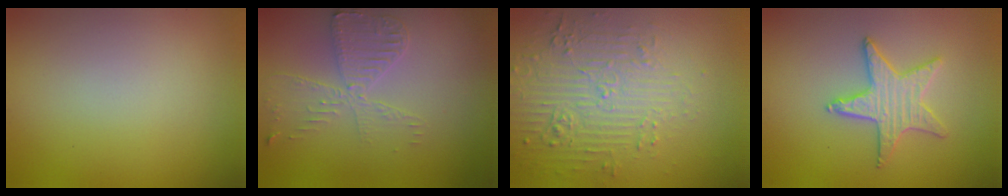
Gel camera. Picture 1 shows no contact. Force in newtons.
{"total": 3.3, "press": 2.8, "slide": 1.7}
{"total": 5.3, "press": 3.6, "slide": 3.9}
{"total": 3.2, "press": 3.2, "slide": 0.5}